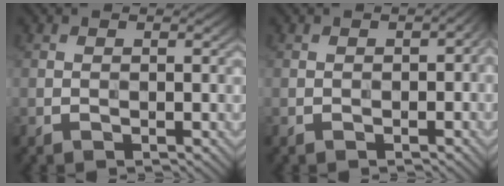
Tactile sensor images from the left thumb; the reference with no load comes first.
{"total": 2.5, "force": [-0.8, 1.5, 1.7], "torque": [-0.023, -0.010, -0.013]}